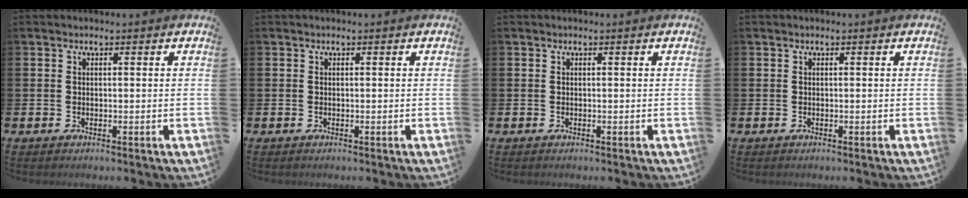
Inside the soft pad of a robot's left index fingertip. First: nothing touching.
{"total": 0.0}
{"total": 0.0}
{"total": 0.0}